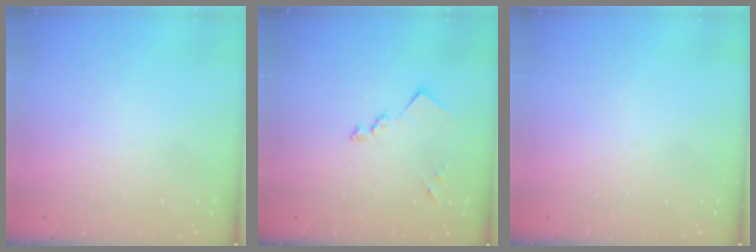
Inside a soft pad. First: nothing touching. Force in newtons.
{"total": 10.5, "press": 10.4, "slide": 0.5}
{"total": 0.0}